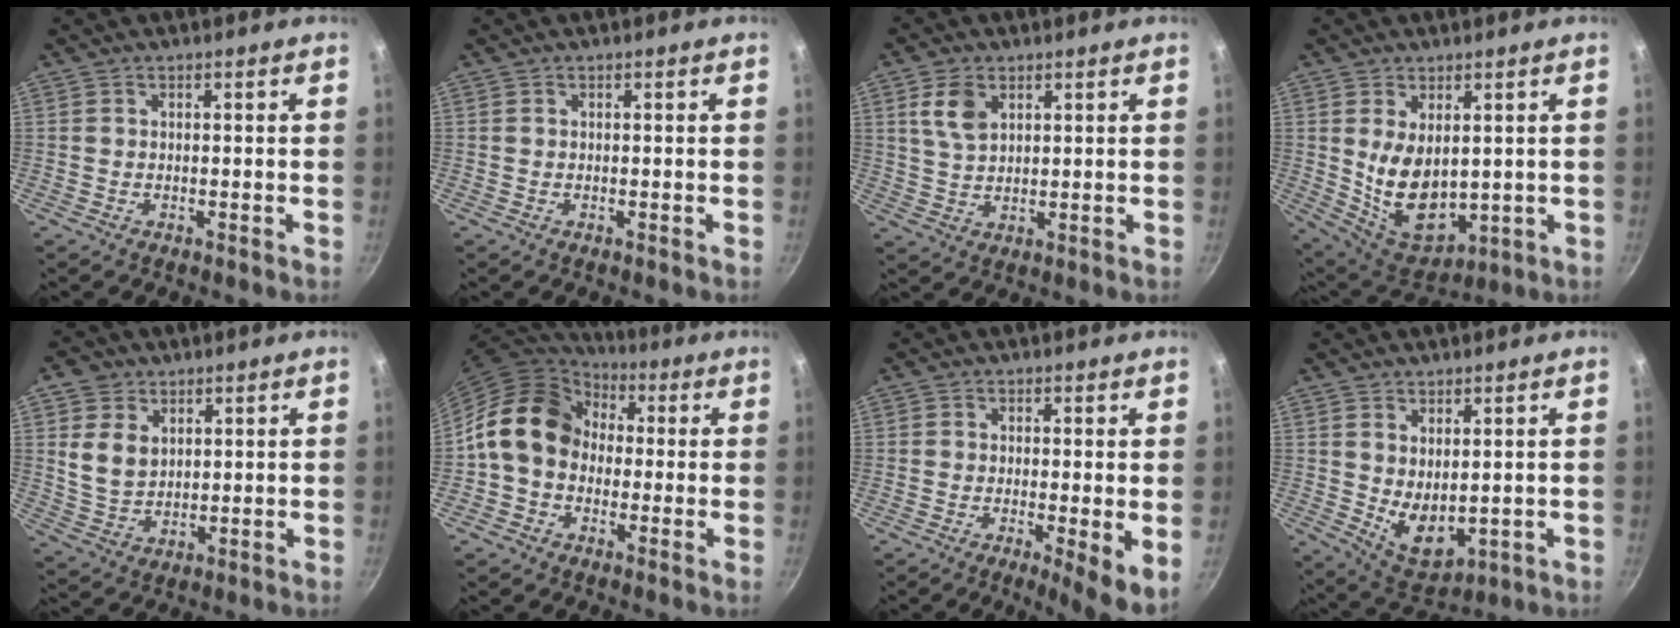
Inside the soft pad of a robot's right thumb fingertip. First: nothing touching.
{"total": 0.0}
{"total": 6.1, "force": [2.7, 3.7, 4.0], "torque": [-0.068, -0.008, 0.055]}
{"total": 12.1, "force": [1.5, 7.4, 9.5], "torque": [-0.141, -0.033, 0.056]}
{"total": 7.7, "force": [2.4, 5.9, 4.3], "torque": [-0.057, -0.015, 0.051]}
{"total": 13.8, "force": [0.3, 11.1, 8.1], "torque": [-0.110, 0.036, -0.015]}
{"total": 6.6, "force": [-1.1, 1.2, 6.4], "torque": [-0.089, -0.013, -0.016]}
{"total": 7.8, "force": [1.5, 4.6, 6.1], "torque": [-0.082, -0.030, 0.047]}